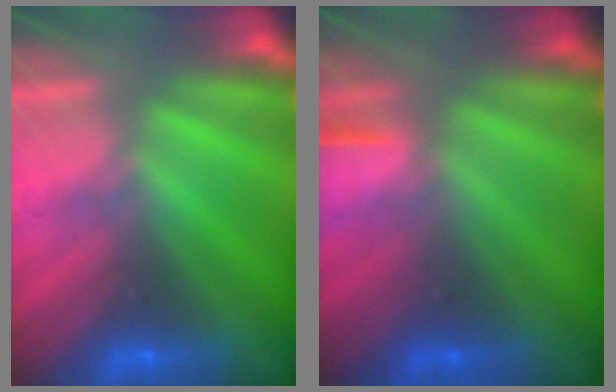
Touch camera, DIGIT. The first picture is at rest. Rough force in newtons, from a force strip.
{"total": 1.4}